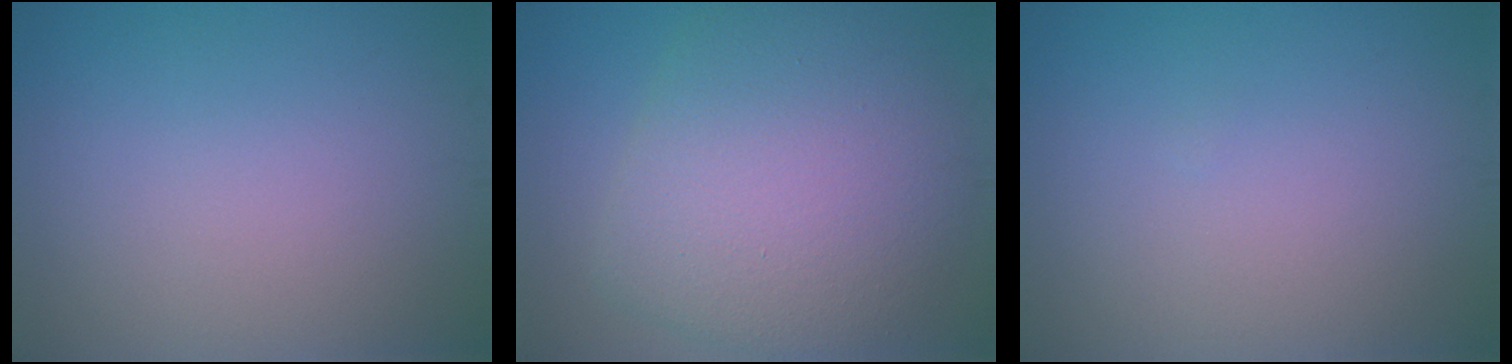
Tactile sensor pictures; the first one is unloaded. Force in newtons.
{"total": 8.9, "press": 8.9, "slide": 0.8}
{"total": 0.0}